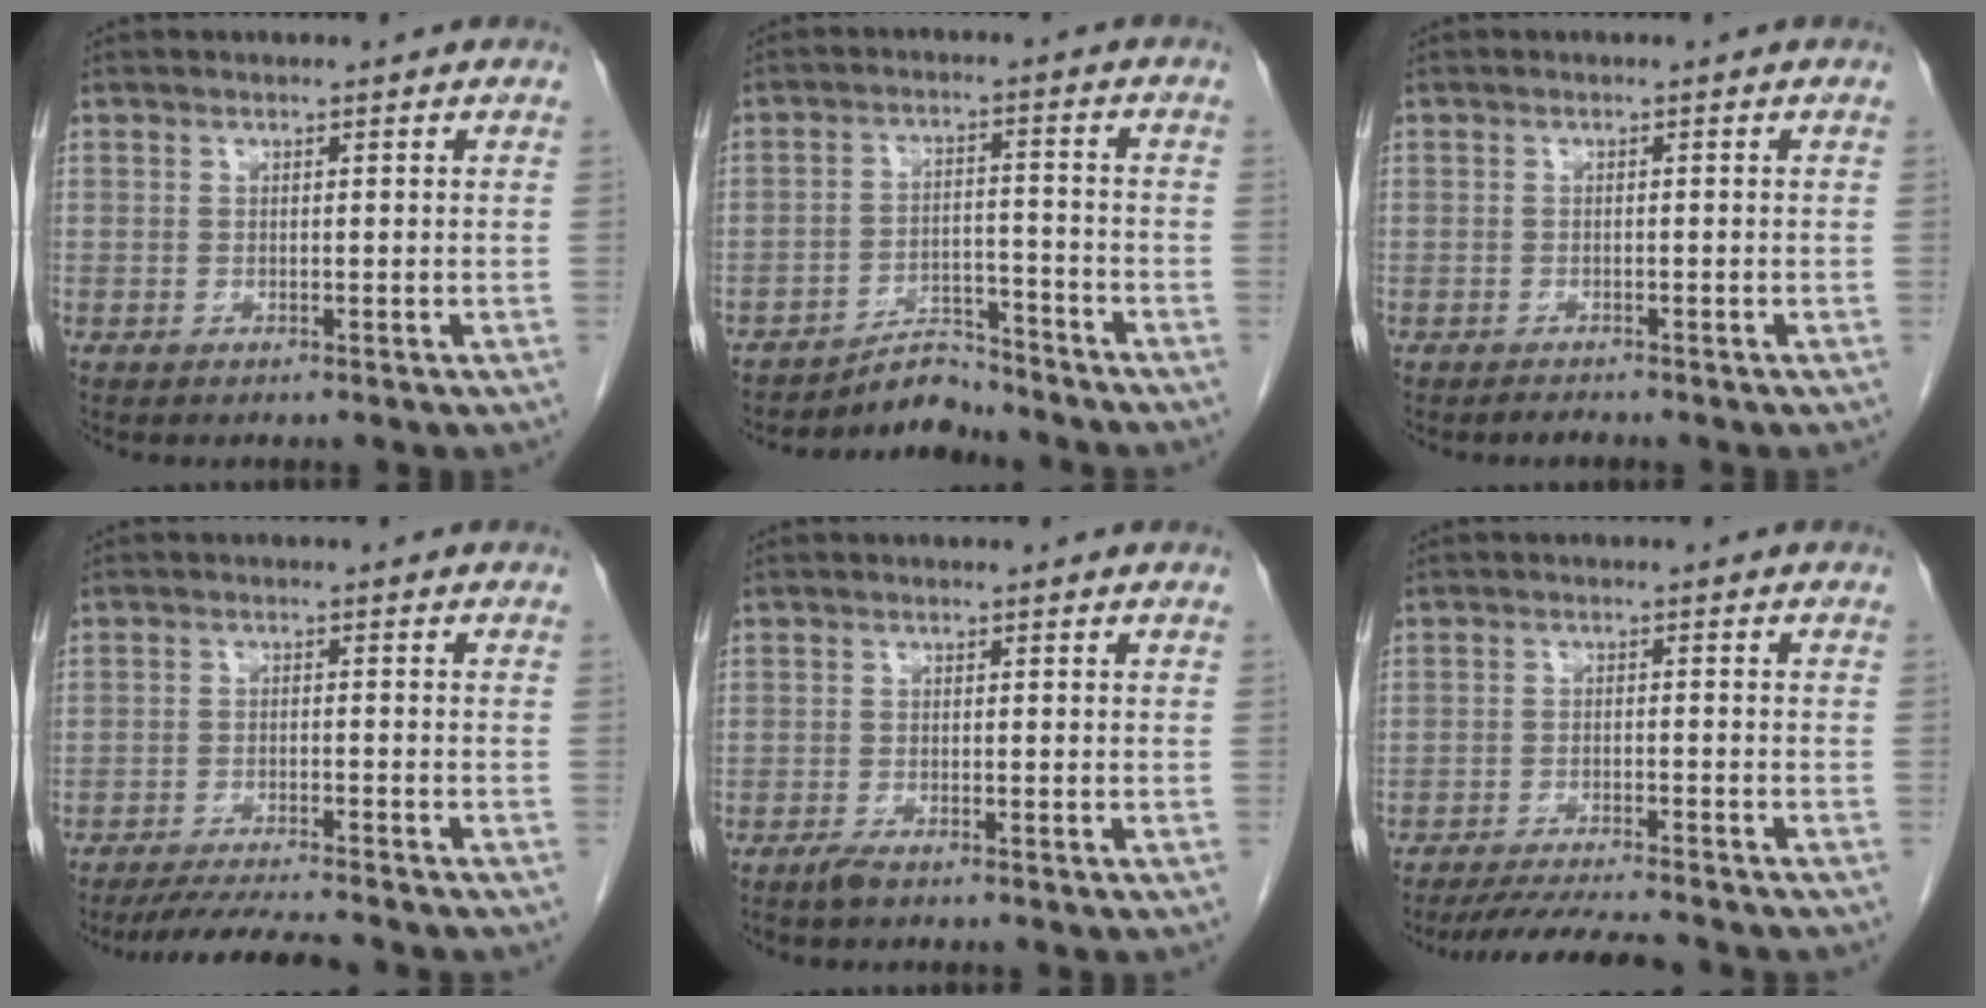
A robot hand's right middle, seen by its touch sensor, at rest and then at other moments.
{"total": 5.1, "force": [-5.0, 0.9, -0.2], "torque": [0.003, 0.010, -0.081]}
{"total": 0.8, "force": [-0.8, 0.1, 0.0], "torque": [-0.006, -0.005, -0.012]}
{"total": 8.1, "force": [-7.5, -0.3, 3.2], "torque": [-0.050, -0.016, -0.121]}
{"total": 1.3, "force": [-1.1, 0.1, 0.7], "torque": [-0.022, -0.003, -0.021]}
{"total": 9.2, "force": [-8.4, -0.1, 3.6], "torque": [-0.056, -0.017, -0.133]}